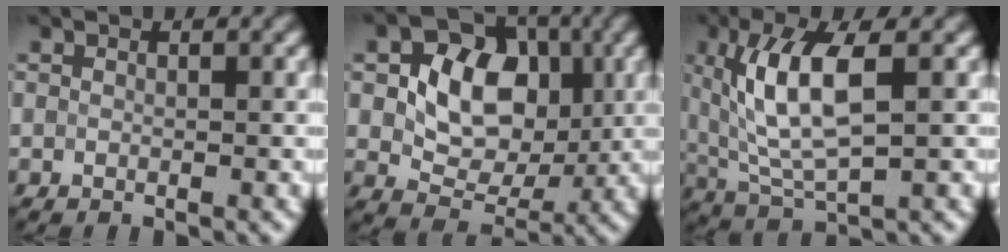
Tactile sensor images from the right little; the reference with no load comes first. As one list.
[{"total": 7.9, "force": [0.8, 5.8, 5.3], "torque": [-0.089, 0.006, 0.007]}, {"total": 7.7, "force": [1.6, 2.8, 7.0], "torque": [-0.145, 0.002, 0.031]}]